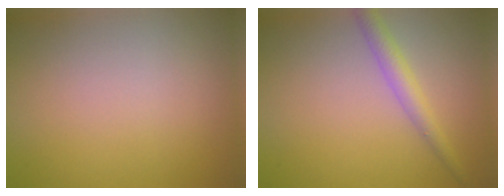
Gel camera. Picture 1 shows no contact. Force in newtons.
{"total": 2.4, "press": 2.4, "slide": 0.1}